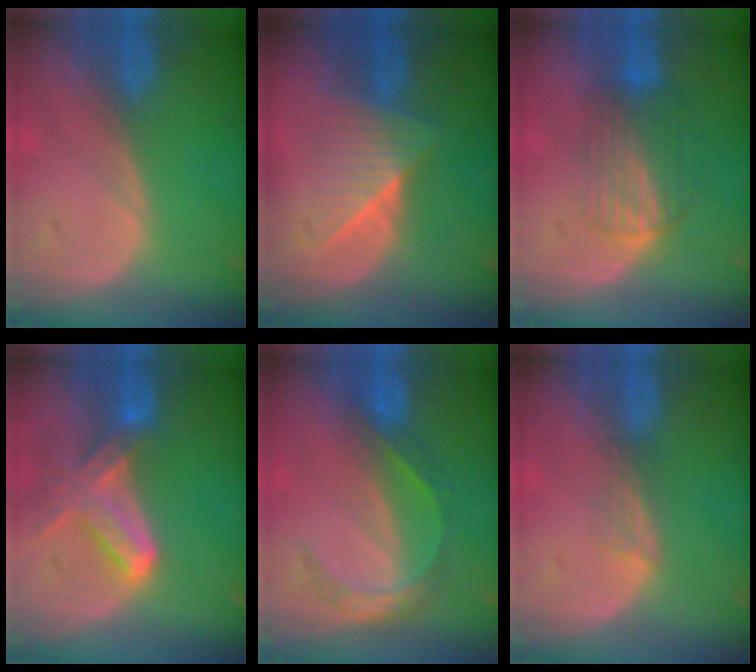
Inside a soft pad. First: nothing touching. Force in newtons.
{"total": 6.4, "press": 6.1, "slide": 1.9}
{"total": 6.8, "press": 6.1, "slide": 3.2}
{"total": 7.2, "press": 6.7, "slide": 2.8}
{"total": 5.6, "press": 4.8, "slide": 2.9}
{"total": 2.0, "press": 1.6, "slide": 1.3}